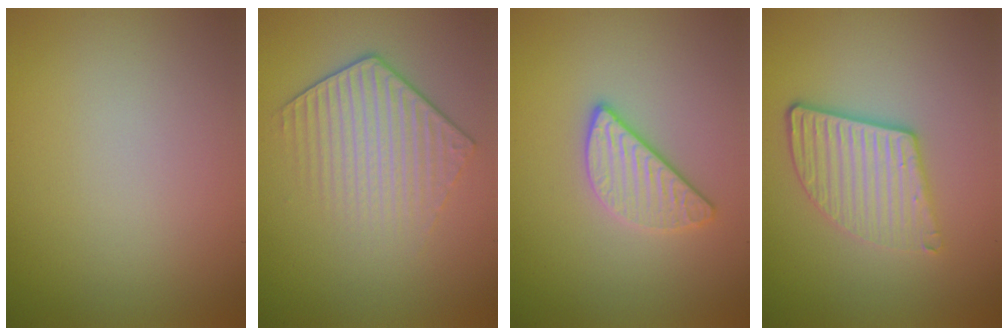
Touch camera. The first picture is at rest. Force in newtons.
{"total": 4.0, "press": 3.2, "slide": 2.3}
{"total": 2.6, "press": 2.5, "slide": 0.7}
{"total": 3.8, "press": 3.2, "slide": 2.0}